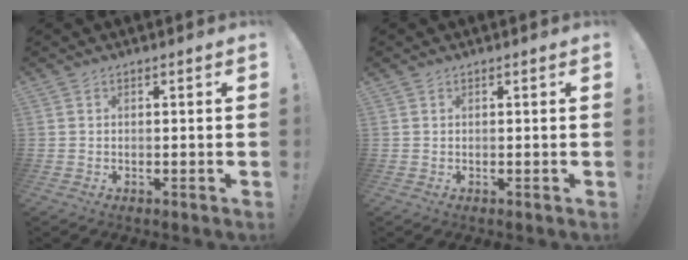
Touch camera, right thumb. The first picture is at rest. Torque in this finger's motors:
{"motor_torque": [1.36, 1.42, 0.62, 0.42, 0.09]}